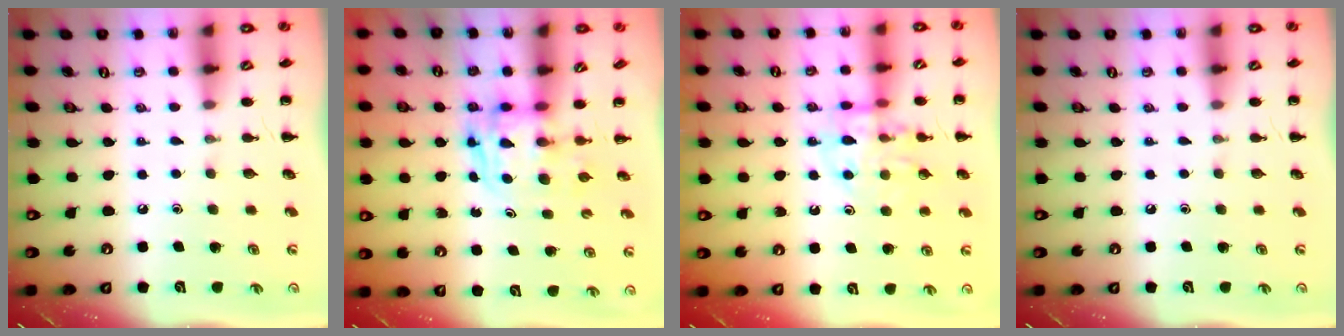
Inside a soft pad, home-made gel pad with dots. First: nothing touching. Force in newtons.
{"total": 2.7, "press": 2.7, "slide": 0.2}
{"total": 11.7, "press": 11.6, "slide": 1.2}
{"total": 0.0}